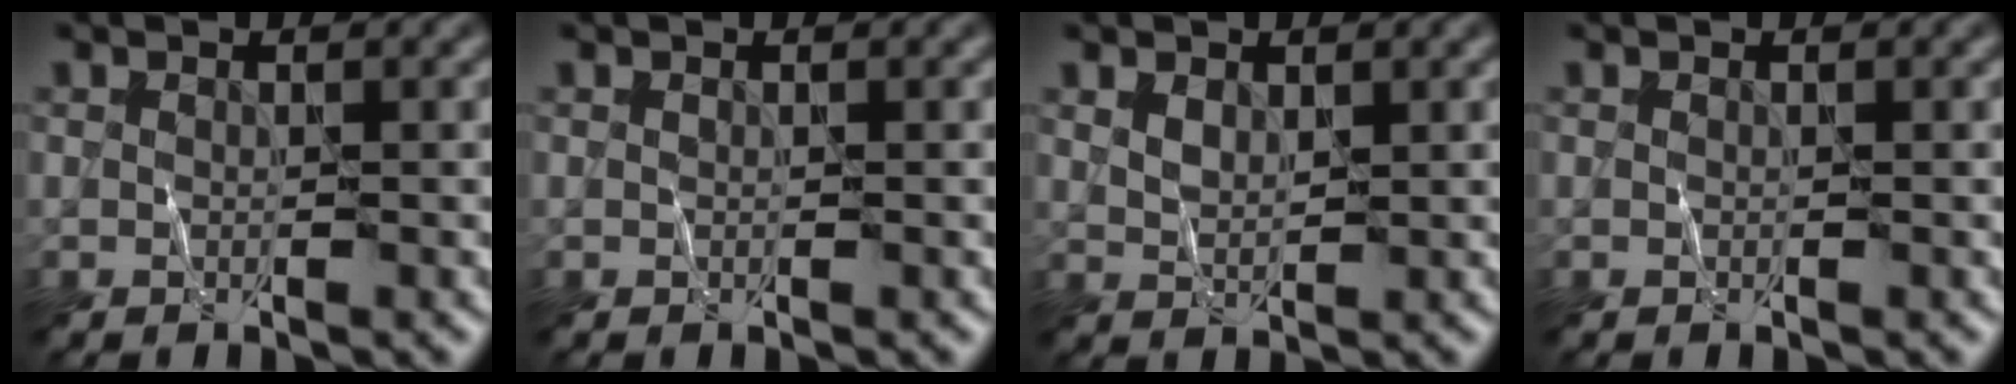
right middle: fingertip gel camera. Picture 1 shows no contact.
{"total": 0.0}
{"total": 1.6, "force": [0.8, 1.0, 1.0], "torque": [-0.022, -0.002, 0.021]}
{"total": 0.0}